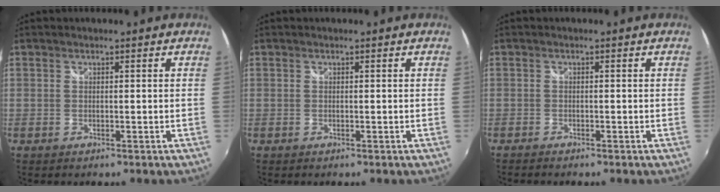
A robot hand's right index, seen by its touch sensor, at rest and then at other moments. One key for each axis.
{"total": 0.0}
{"total": 1.6, "fx": -1.4, "fy": 0.4, "fz": 0.5, "tx": -0.018, "ty": -0.009, "tz": -0.027}